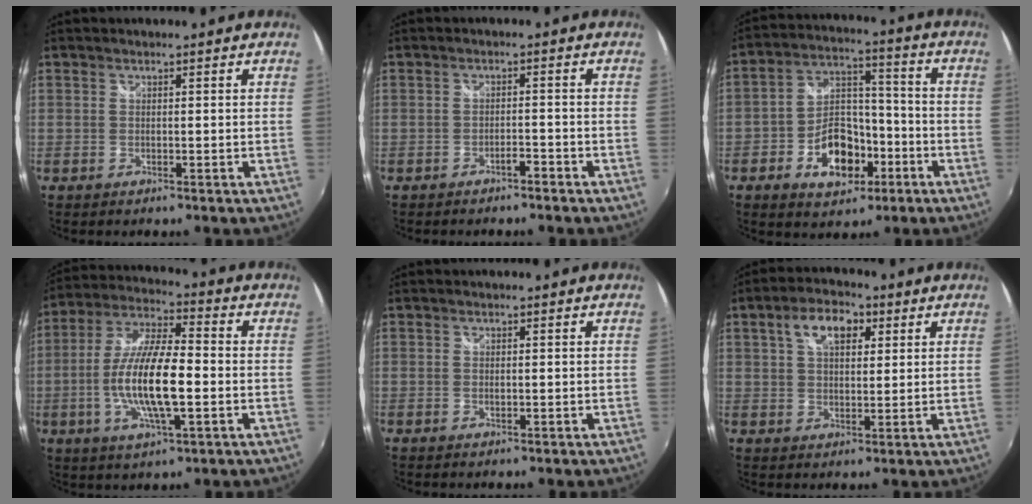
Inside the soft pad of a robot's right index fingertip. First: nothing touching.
{"total": 1.9, "force": [-1.7, 0.4, 0.8], "torque": [-0.016, 0.003, -0.026]}
{"total": 12.5, "force": [-5.5, 7.7, 8.2], "torque": [-0.154, 0.030, -0.079]}
{"total": 15.0, "force": [-2.9, 4.0, 14.1], "torque": [-0.282, -0.004, -0.056]}
{"total": 0.8, "force": [-0.1, 0.4, 0.6], "torque": [-0.014, -0.002, -0.002]}
{"total": 7.9, "force": [3.3, 4.5, 5.6], "torque": [-0.100, 0.023, 0.054]}